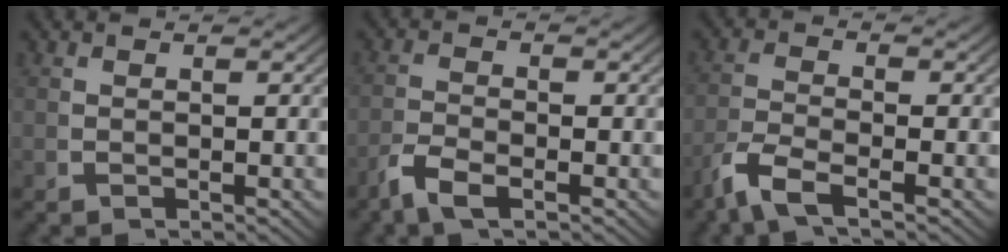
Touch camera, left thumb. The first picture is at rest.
{"total": 2.6, "force": [-1.7, 0.9, 1.7], "torque": [-0.044, -0.008, -0.035]}
{"total": 4.0, "force": [-2.5, 1.5, 2.7], "torque": [-0.067, -0.010, -0.047]}